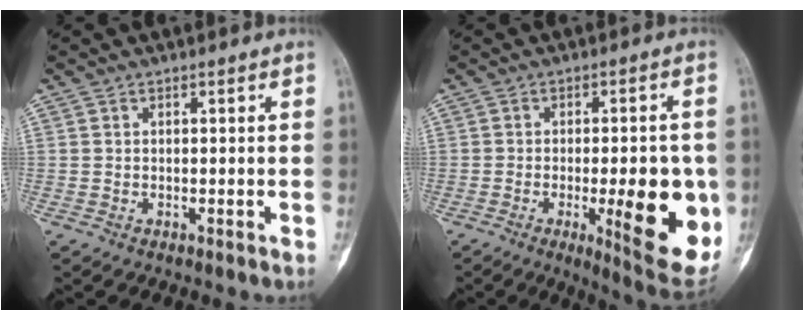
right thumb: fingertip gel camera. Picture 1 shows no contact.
{"total": 15.8, "force": [-3.4, 4.8, 14.7], "torque": [-0.169, -0.015, -0.034]}